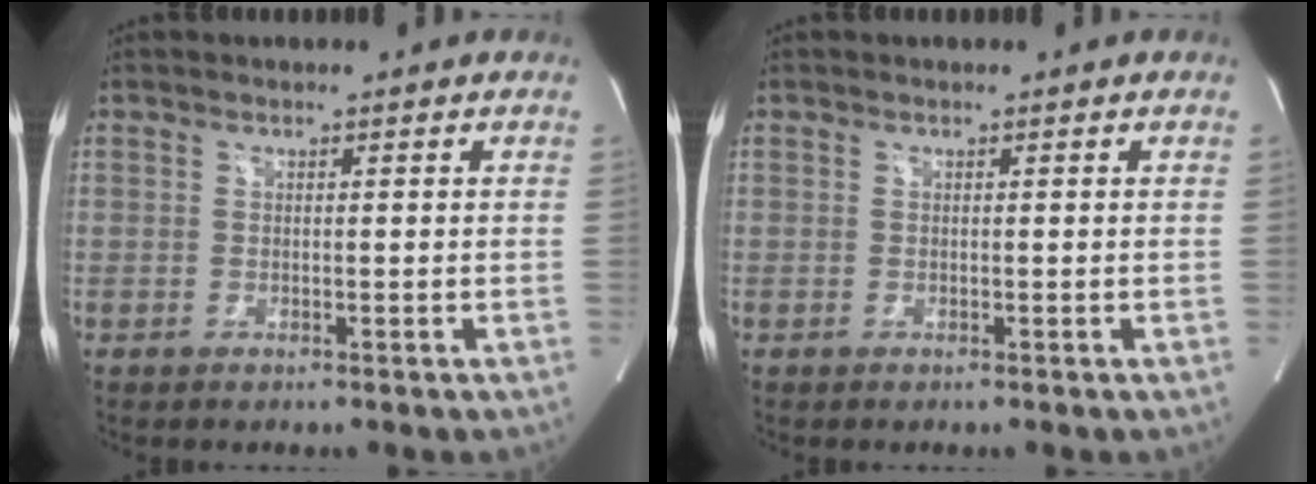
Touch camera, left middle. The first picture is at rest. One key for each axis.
{"total": 0.0}